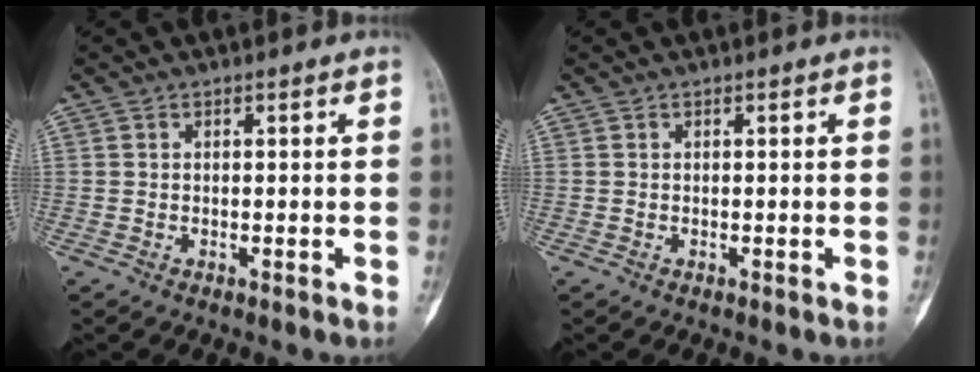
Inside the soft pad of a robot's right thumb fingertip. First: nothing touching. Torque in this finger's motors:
{"motor_torque": [0.00, 0.00, 0.05, -0.05, 0.00]}